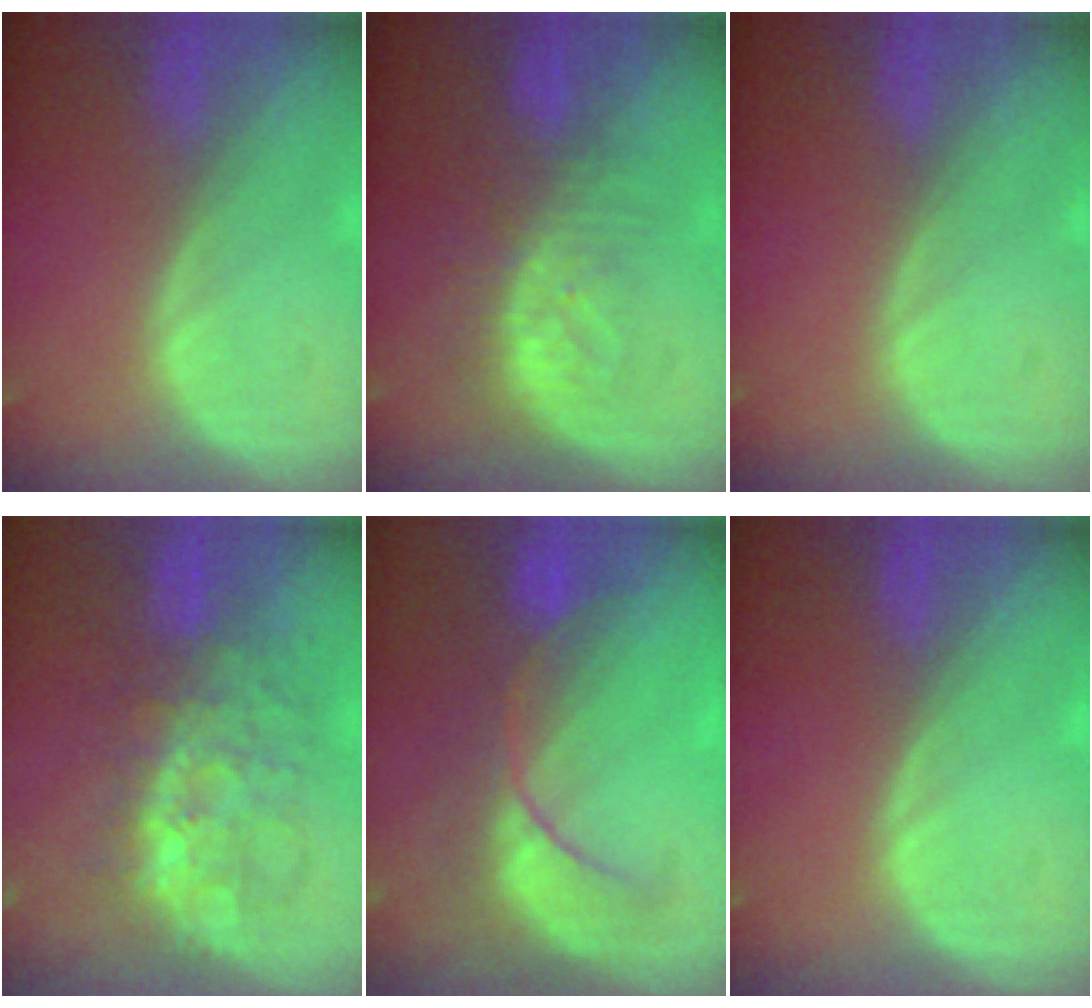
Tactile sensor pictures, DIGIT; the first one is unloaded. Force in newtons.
{"total": 8.3, "press": 7.2, "slide": 4.0}
{"total": 0.0}
{"total": 8.7, "press": 8.7, "slide": 0.3}
{"total": 8.5, "press": 8.2, "slide": 2.0}
{"total": 0.0}